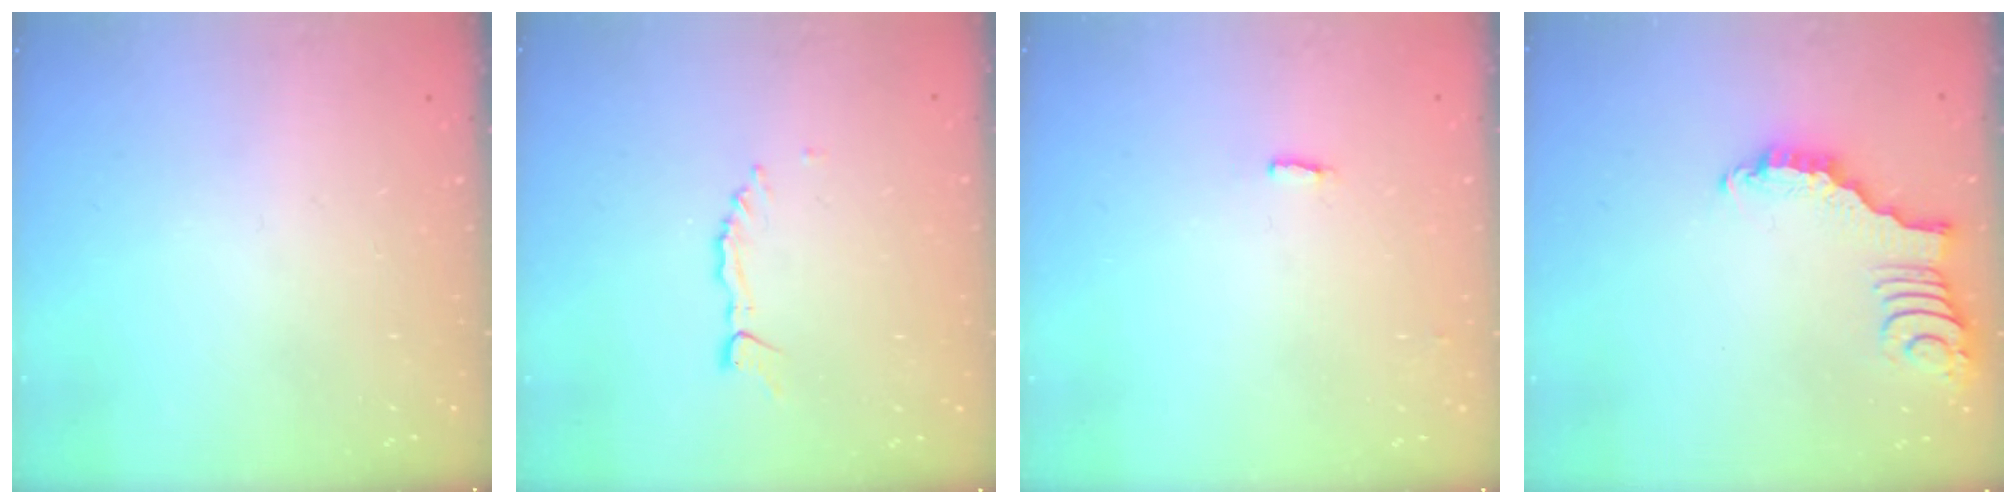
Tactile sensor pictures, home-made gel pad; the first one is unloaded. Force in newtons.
{"total": 1.3, "press": 1.3, "slide": 0.1}
{"total": 2.7, "press": 2.6, "slide": 0.5}
{"total": 2.9, "press": 2.9, "slide": 0.4}